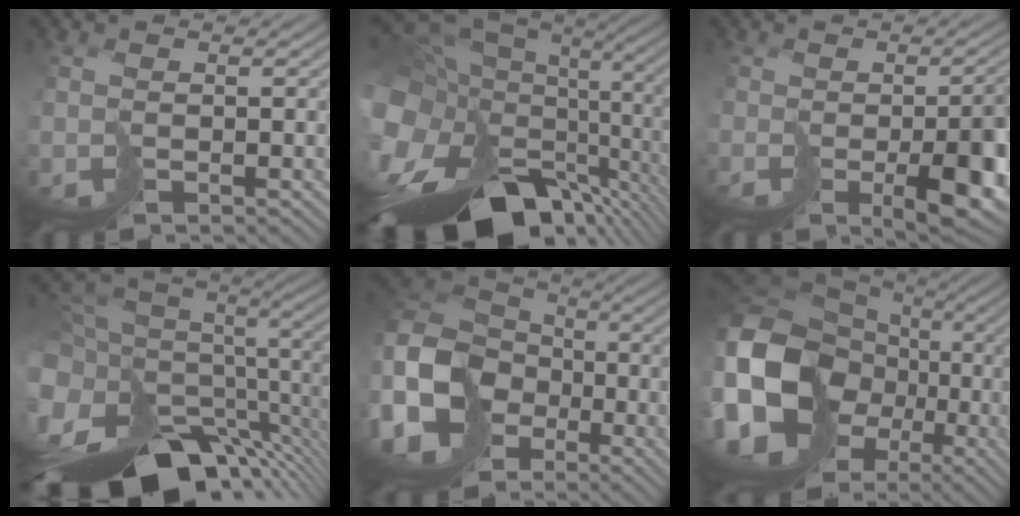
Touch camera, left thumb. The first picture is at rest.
{"total": 19.0, "force": [-5.7, 12.3, 13.3], "torque": [-0.289, -0.030, -0.047]}
{"total": 7.1, "force": [-2.6, 2.3, 6.2], "torque": [-0.083, -0.028, -0.016]}
{"total": 17.0, "force": [-6.6, 9.6, 12.4], "torque": [-0.247, -0.008, -0.058]}
{"total": 16.6, "force": [-6.4, 12.7, 8.5], "torque": [-0.237, -0.031, -0.110]}
{"total": 18.7, "force": [-1.5, 14.8, 11.4], "torque": [-0.296, -0.021, -0.006]}